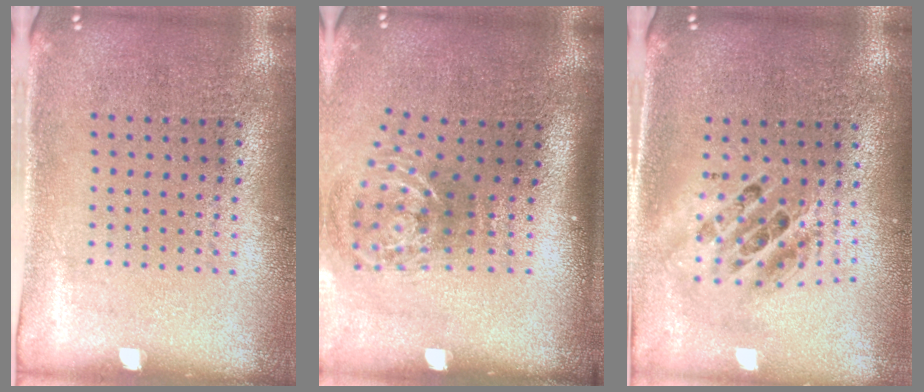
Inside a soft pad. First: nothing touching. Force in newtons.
{"total": 2.0, "press": 1.3, "slide": 1.6}
{"total": 1.8, "press": 1.5, "slide": 1.1}